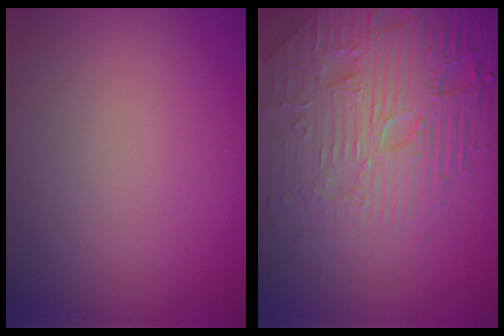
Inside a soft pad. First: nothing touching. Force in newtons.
{"total": 7.4, "press": 6.0, "slide": 4.4}